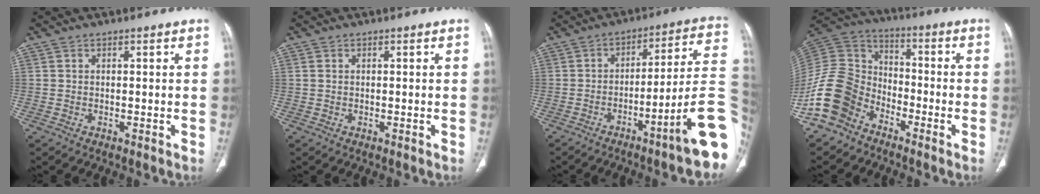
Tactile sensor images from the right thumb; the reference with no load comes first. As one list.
[{"total": 0.8, "force": [0.2, 0.6, 0.5], "torque": [-0.011, 0.003, 0.005]}, {"total": 17.8, "force": [-6.5, 1.3, 16.5], "torque": [-0.172, 0.038, -0.096]}, {"total": 14.1, "force": [-8.3, 9.9, 5.6], "torque": [-0.102, 0.068, -0.174]}]